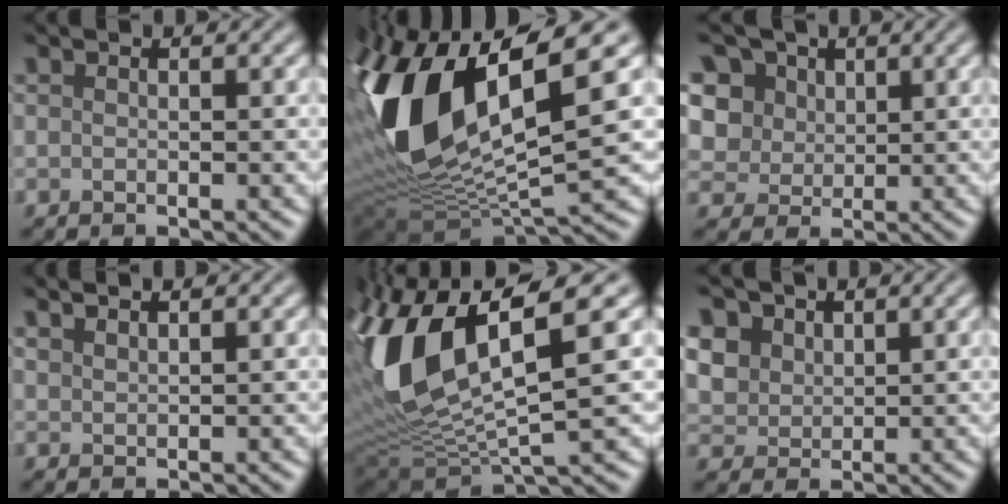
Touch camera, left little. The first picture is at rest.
{"total": 14.9, "force": [2.8, 6.9, 12.9], "torque": [-0.276, -0.012, 0.052]}
{"total": 10.4, "force": [4.8, 7.8, 4.8], "torque": [-0.114, 0.029, 0.069]}
{"total": 1.8, "force": [1.6, 0.4, 0.8], "torque": [-0.002, 0.005, 0.019]}
{"total": 13.4, "force": [2.7, 5.3, 12.0], "torque": [-0.254, -0.005, 0.048]}
{"total": 5.5, "force": [2.5, 4.2, 2.3], "torque": [-0.099, 0.012, 0.052]}